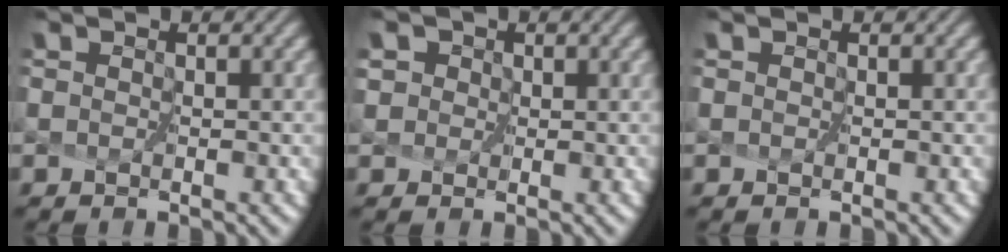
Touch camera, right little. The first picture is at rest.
{"total": 3.7, "force": [1.6, 2.9, 1.7], "torque": [-0.018, 0.028, -0.001]}
{"total": 0.0}